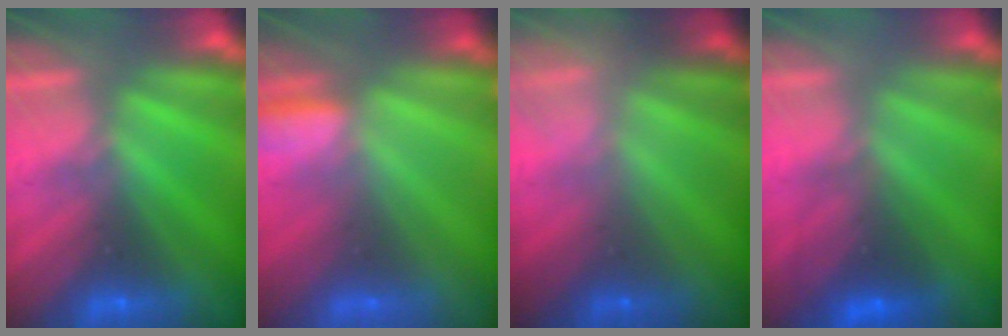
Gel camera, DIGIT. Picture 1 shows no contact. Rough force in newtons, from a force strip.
{"total": 2.9}
{"total": 2.4}
{"total": 2.7}